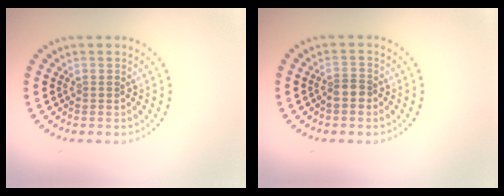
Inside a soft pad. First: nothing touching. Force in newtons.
{"total": 1.7, "press": 1.5, "slide": 0.8}